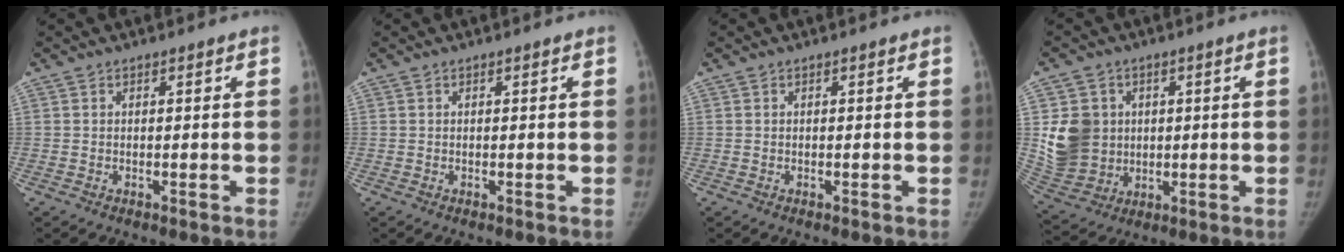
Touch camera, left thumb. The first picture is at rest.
{"total": 0.0}
{"total": 0.0}
{"total": 11.5, "force": [1.6, 10.1, 5.3], "torque": [-0.077, -0.005, 0.048]}